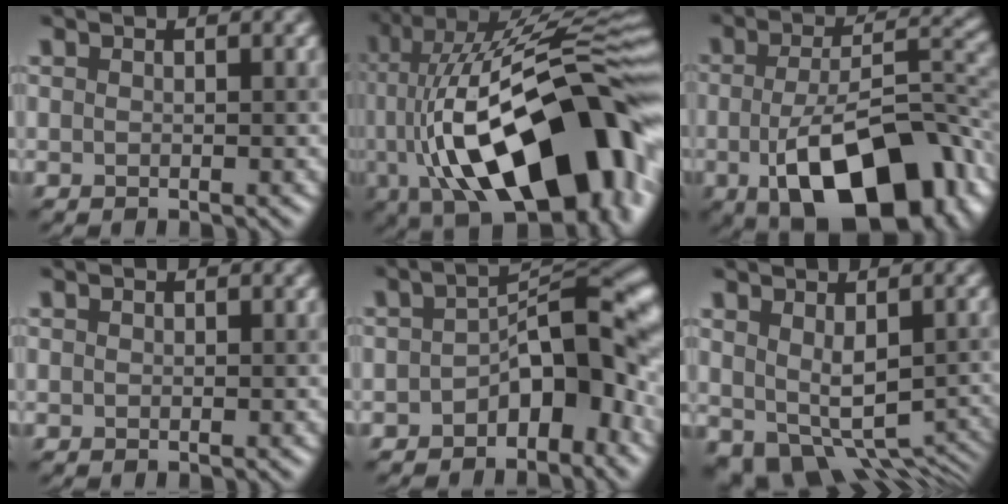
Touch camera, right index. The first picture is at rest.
{"total": 18.6, "force": [-2.1, 8.6, 16.4], "torque": [-0.254, 0.023, -0.031]}
{"total": 13.4, "force": [-4.8, 6.1, 10.9], "torque": [-0.175, -0.012, -0.075]}
{"total": 0.0}
{"total": 6.2, "force": [-2.1, 3.0, 5.1], "torque": [-0.057, 0.016, -0.043]}
{"total": 6.5, "force": [-1.2, 3.8, 5.1], "torque": [-0.086, -0.035, 0.002]}